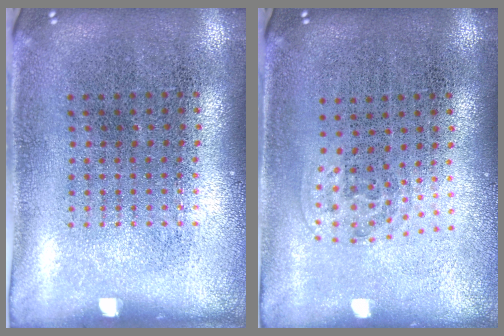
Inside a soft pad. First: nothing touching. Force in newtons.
{"total": 1.1, "press": 0.7, "slide": 0.8}